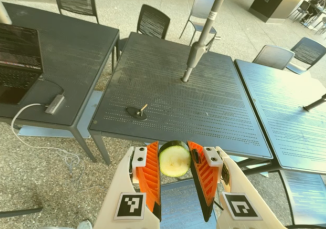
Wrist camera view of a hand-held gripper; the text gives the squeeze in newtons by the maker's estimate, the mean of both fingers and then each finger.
{"total": 10.9, "left": 10.8, "right": 11.0}